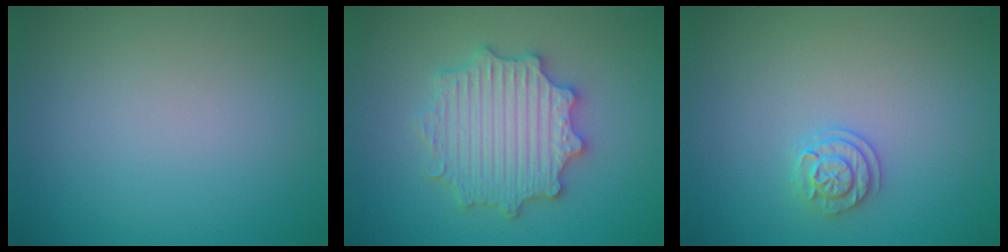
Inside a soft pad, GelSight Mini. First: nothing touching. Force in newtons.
{"total": 5.6, "press": 5.5, "slide": 1.0}
{"total": 1.9, "press": 1.7, "slide": 0.8}